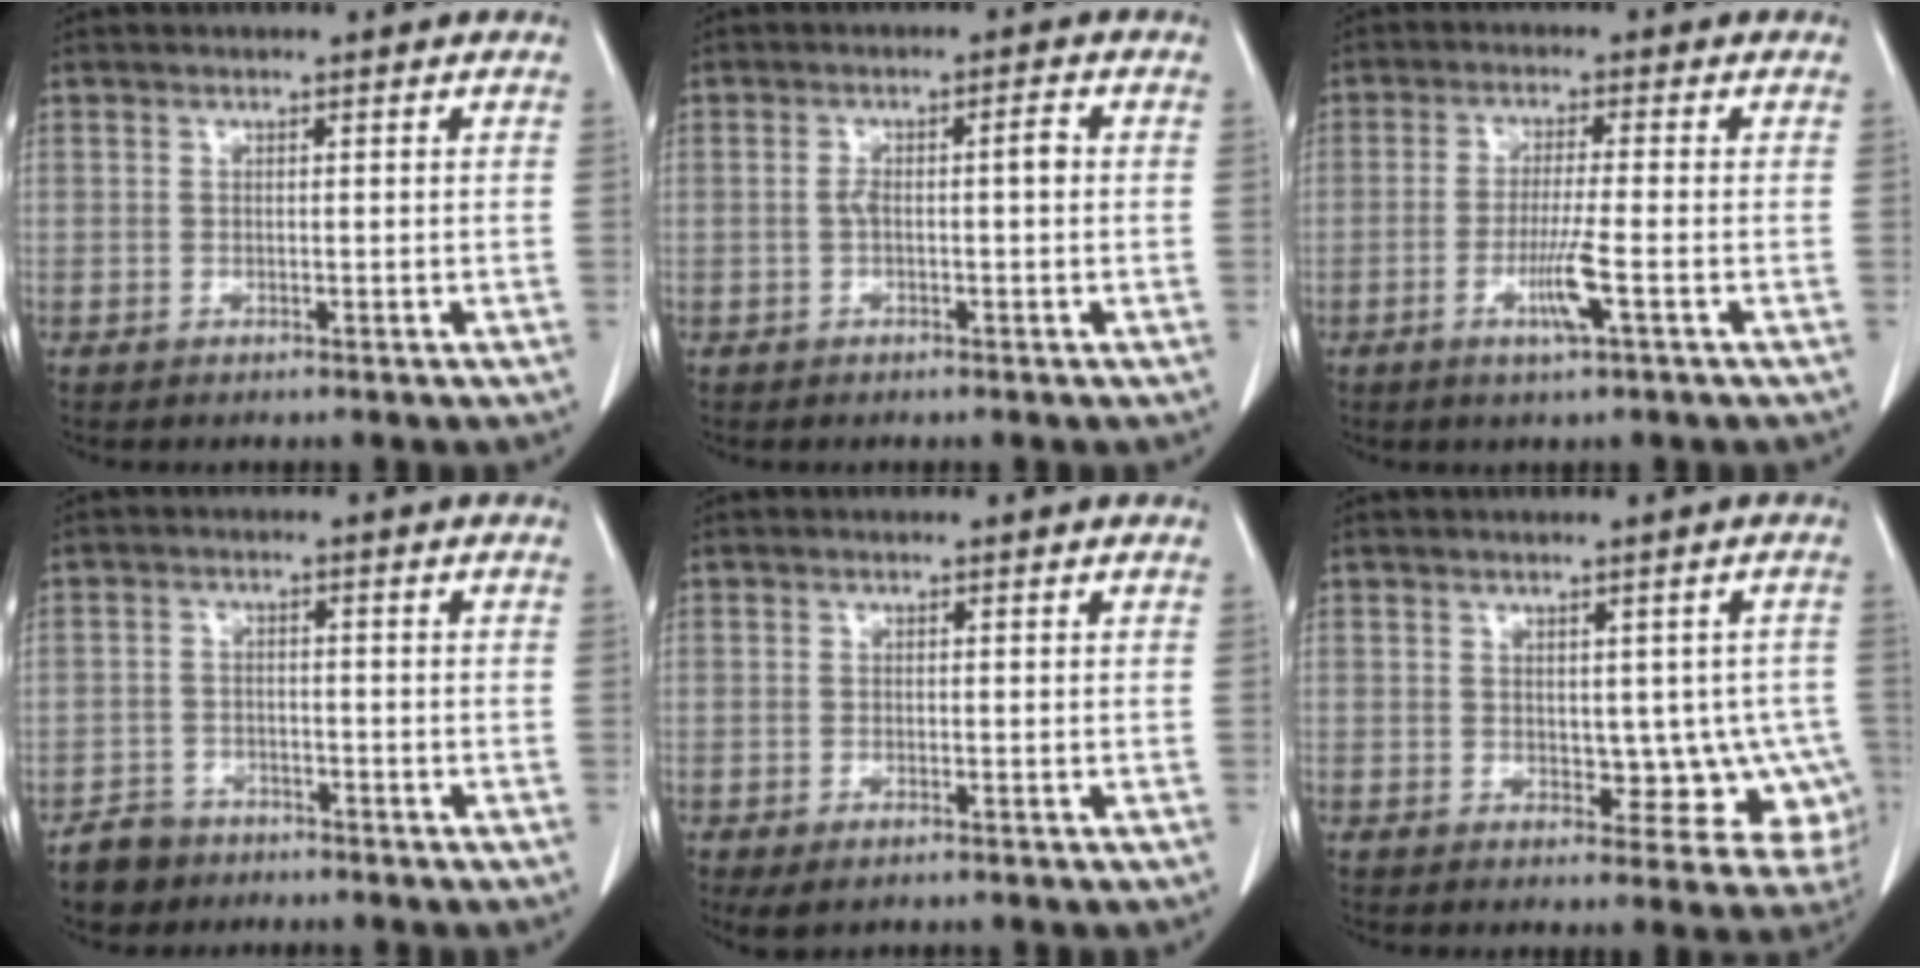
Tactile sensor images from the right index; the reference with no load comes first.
{"total": 3.2, "force": [-0.4, 0.6, 3.1], "torque": [-0.056, 0.014, -0.004]}
{"total": 5.5, "force": [-2.2, -0.5, 5.0], "torque": [-0.095, -0.012, -0.043]}
{"total": 4.4, "force": [-3.3, 2.9, 0.1], "torque": [-0.008, 0.007, -0.056]}
{"total": 2.8, "force": [-1.9, 1.0, 1.8], "torque": [-0.034, -0.007, -0.023]}
{"total": 8.0, "force": [-1.4, 5.0, 6.0], "torque": [-0.040, 0.014, -0.007]}